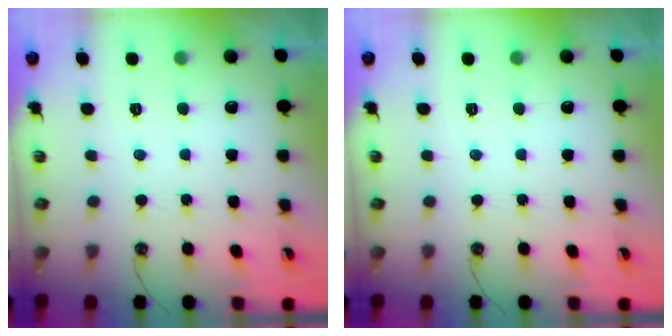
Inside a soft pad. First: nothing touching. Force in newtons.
{"total": 0.0}